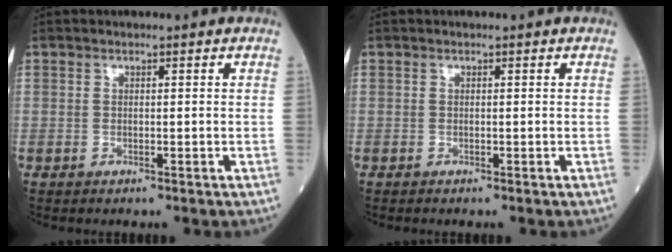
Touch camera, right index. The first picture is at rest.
{"total": 0.0}